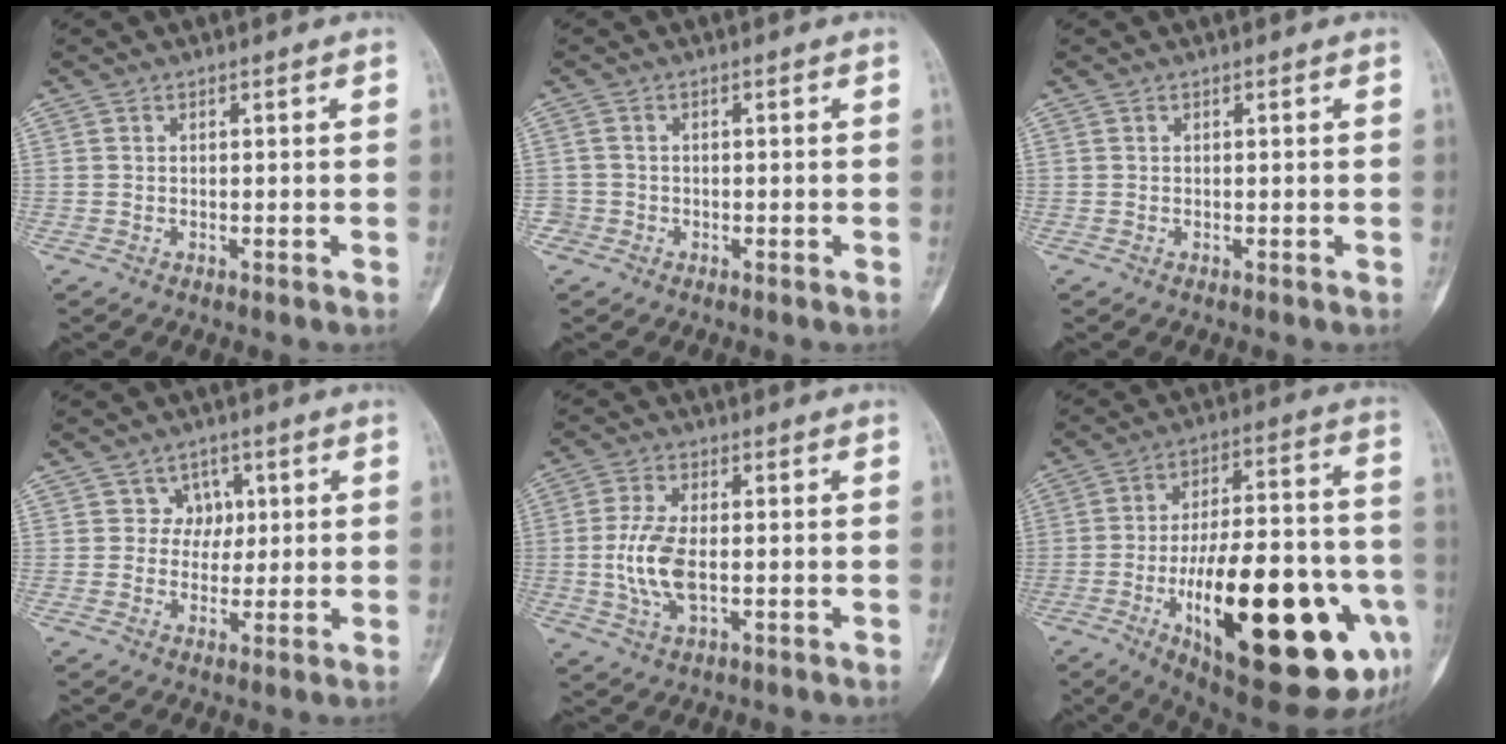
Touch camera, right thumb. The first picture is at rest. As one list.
[{"total": 2.1, "force": [-1.0, 1.8, -0.1], "torque": [0.012, 0.009, -0.026]}, {"total": 0.0}, {"total": 4.2, "force": [1.1, 4.0, 1.1], "torque": [0.020, 0.004, 0.009]}, {"total": 8.7, "force": [-1.0, 4.3, 7.5], "torque": [-0.162, 0.002, -0.019]}, {"total": 34.3, "force": [-11.1, 12.1, 30.1], "torque": [-0.406, 0.023, -0.150]}]